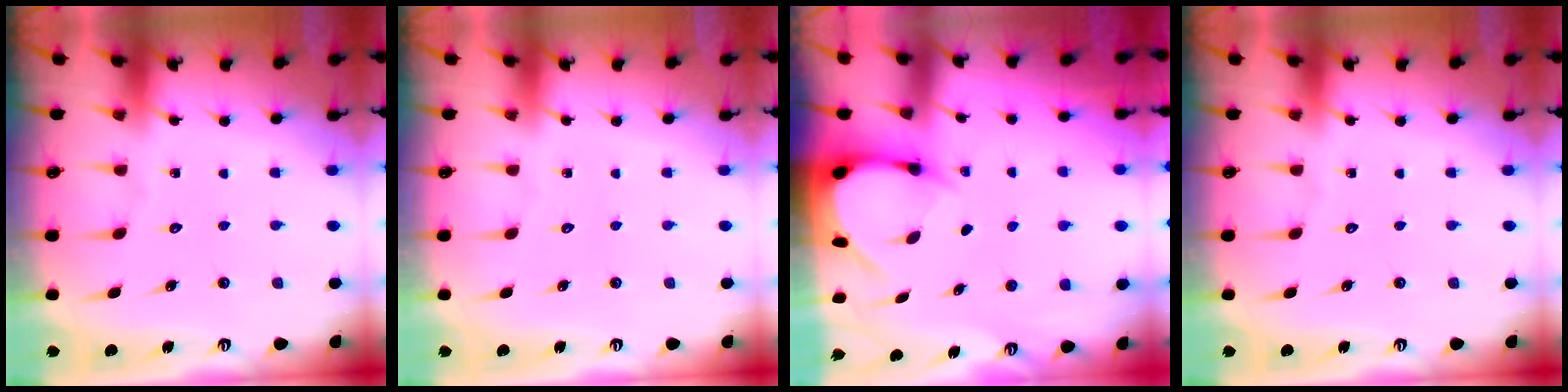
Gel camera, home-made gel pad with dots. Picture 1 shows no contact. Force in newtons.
{"total": 0.0}
{"total": 3.5, "press": 3.5, "slide": 0.3}
{"total": 0.0}